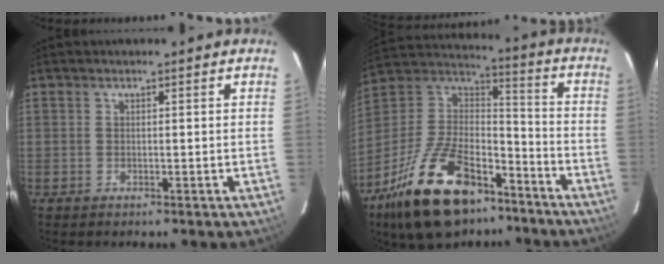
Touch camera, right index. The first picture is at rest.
{"total": 25.6, "force": [-16.3, 12.5, 15.3], "torque": [-0.310, 0.006, -0.265]}